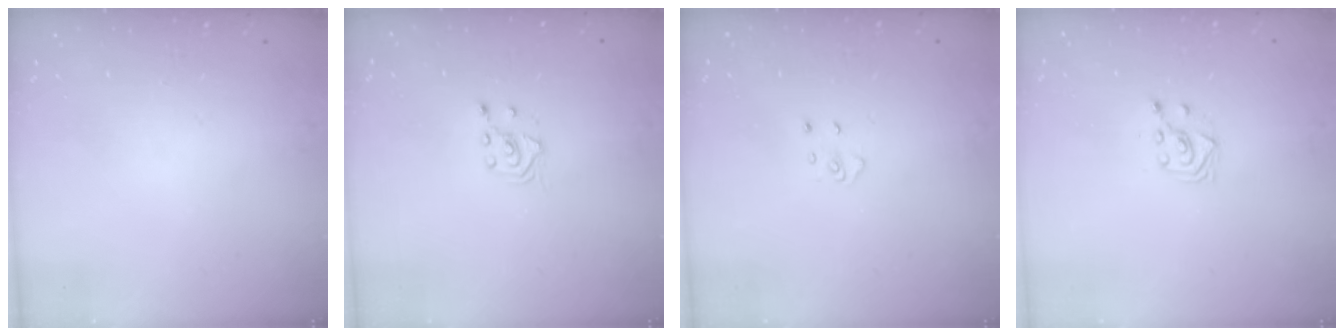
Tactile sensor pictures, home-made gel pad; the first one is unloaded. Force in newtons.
{"total": 2.6, "press": 2.4, "slide": 0.8}
{"total": 3.2, "press": 3.2, "slide": 0.3}
{"total": 3.4, "press": 3.3, "slide": 0.9}